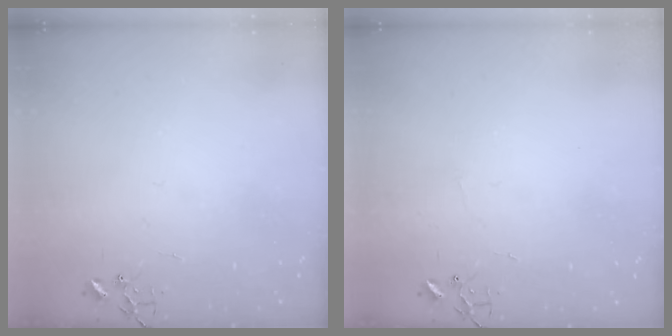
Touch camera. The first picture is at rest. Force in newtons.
{"total": 2.3, "press": 2.3, "slide": 0.4}